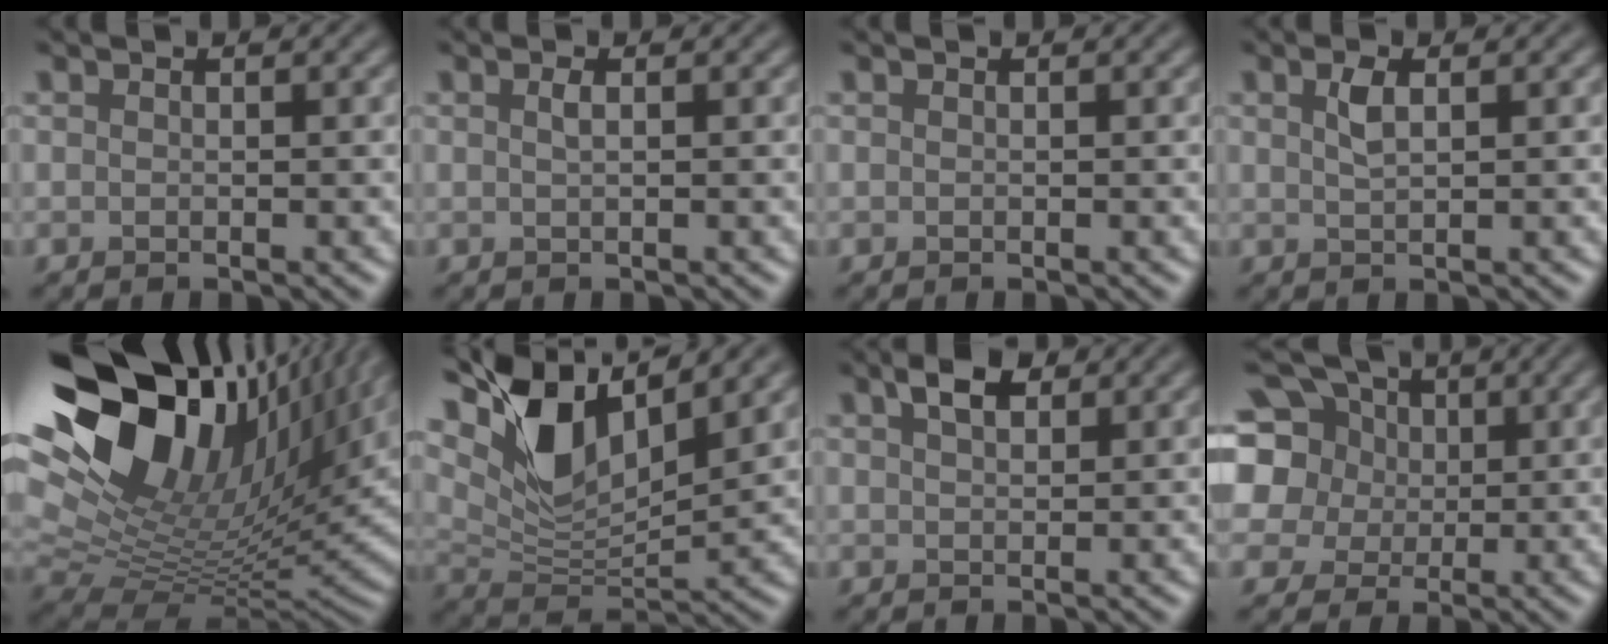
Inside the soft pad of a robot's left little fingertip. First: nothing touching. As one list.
[{"total": 0.9, "force": [0.3, 0.2, 0.8], "torque": [-0.016, 0.005, 0.006]}, {"total": 0.0}, {"total": 1.7, "force": [0.7, 0.6, 1.4], "torque": [-0.032, 0.003, 0.016]}, {"total": 20.3, "force": [8.4, 10.6, 15.2], "torque": [-0.274, 0.035, 0.149]}, {"total": 8.5, "force": [4.5, 3.9, 6.0], "torque": [-0.119, -0.004, 0.087]}, {"total": 2.5, "force": [1.4, 1.3, 1.6], "torque": [-0.031, 0.007, 0.027]}, {"total": 11.9, "force": [4.4, 9.5, 5.7], "torque": [-0.135, 0.032, 0.067]}]